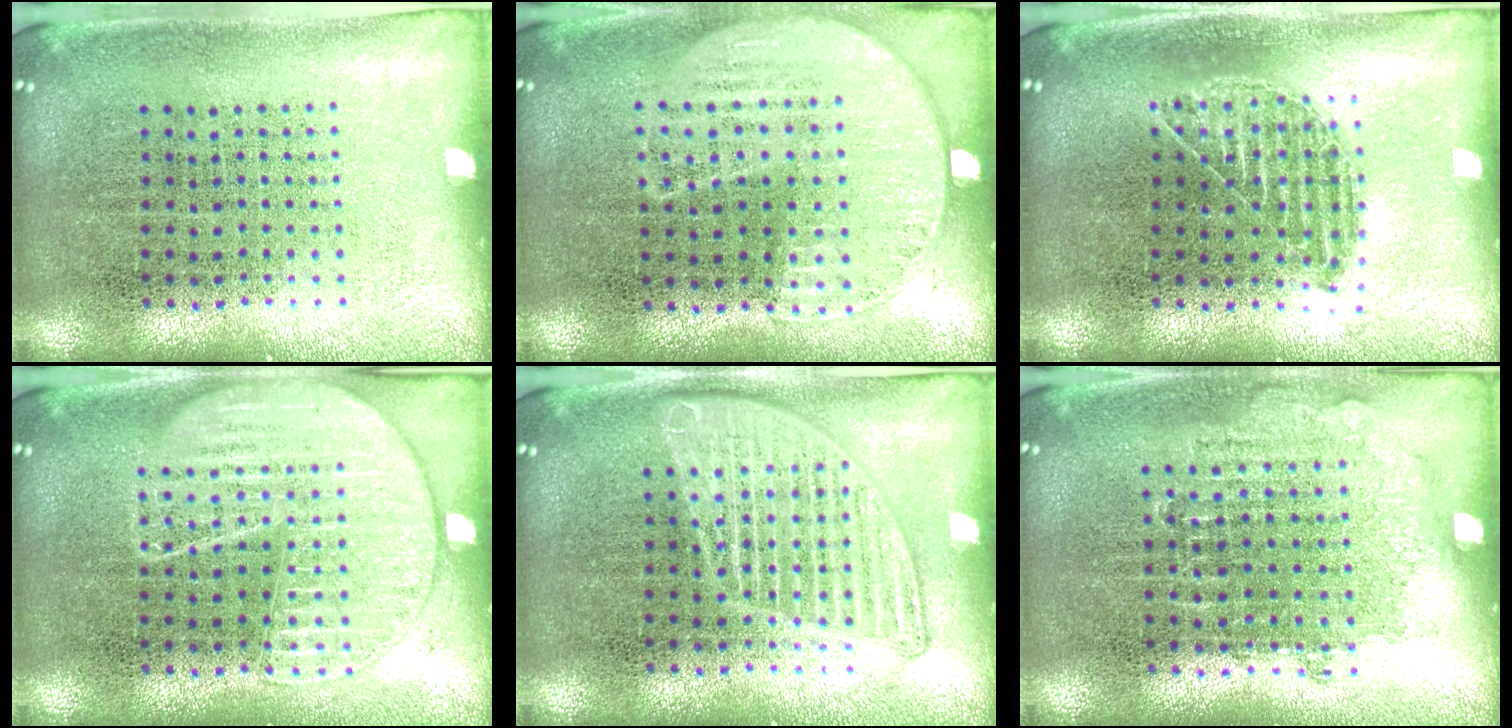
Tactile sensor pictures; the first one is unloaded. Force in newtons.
{"total": 1.0, "press": 0.9, "slide": 0.5}
{"total": 1.0, "press": 0.9, "slide": 0.3}
{"total": 1.4, "press": 1.4, "slide": 0.2}
{"total": 2.4, "press": 2.3, "slide": 0.3}
{"total": 0.8, "press": 0.7, "slide": 0.3}